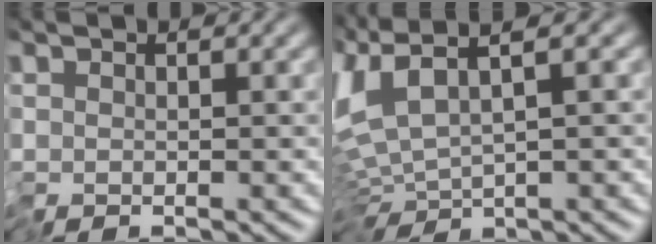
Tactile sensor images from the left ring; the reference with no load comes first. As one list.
[{"total": 7.6, "force": [0.7, 3.4, 6.8], "torque": [-0.159, -0.002, 0.029]}]